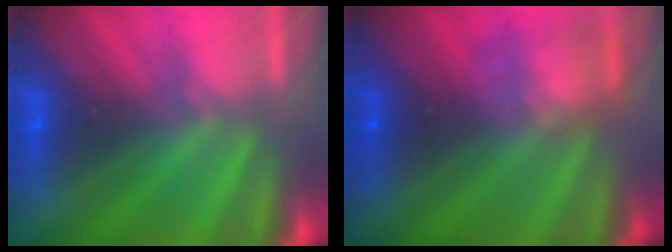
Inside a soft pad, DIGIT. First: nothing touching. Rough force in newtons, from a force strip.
{"total": 2.3}